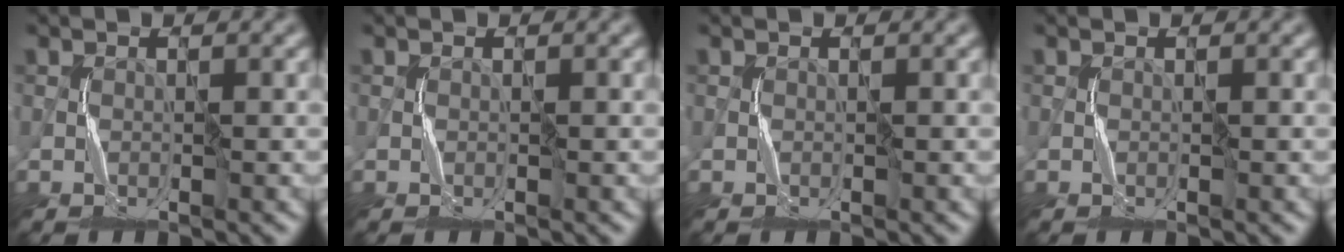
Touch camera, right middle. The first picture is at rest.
{"total": 0.0}
{"total": 0.0}
{"total": 0.0}